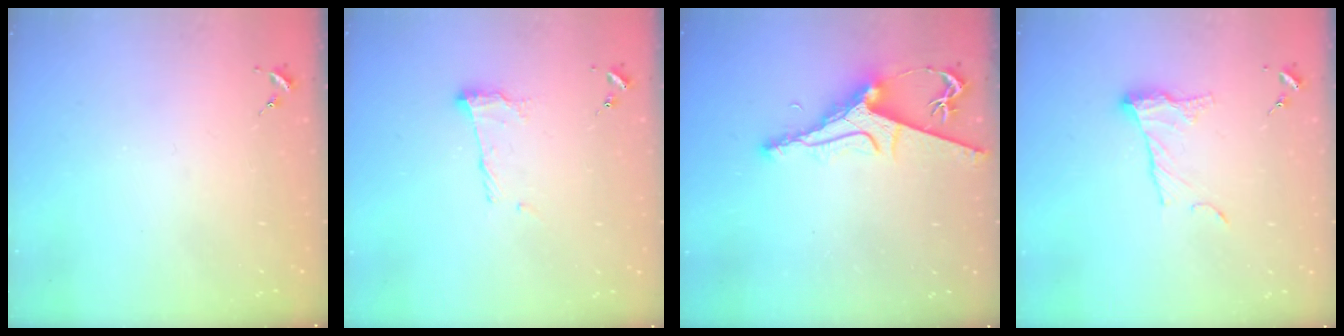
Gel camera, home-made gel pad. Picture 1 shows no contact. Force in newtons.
{"total": 11.1, "press": 11.0, "slide": 0.7}
{"total": 9.2, "press": 9.1, "slide": 1.2}
{"total": 10.7, "press": 10.7, "slide": 0.5}